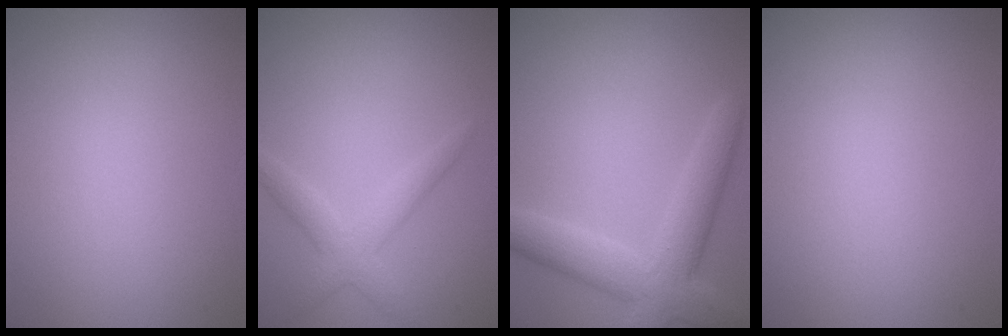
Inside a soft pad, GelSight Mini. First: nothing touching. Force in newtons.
{"total": 2.6, "press": 2.6, "slide": 0.0}
{"total": 5.5, "press": 5.5, "slide": 0.3}
{"total": 0.0}